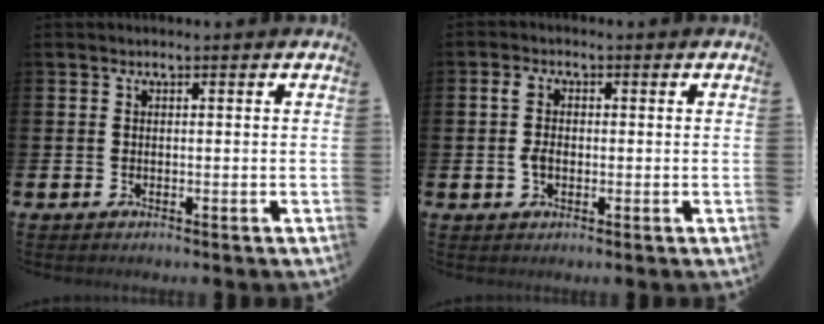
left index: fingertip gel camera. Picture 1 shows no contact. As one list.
[{"total": 3.2, "force": [0.2, 2.1, 2.4], "torque": [-0.036, 0.005, -0.002]}]